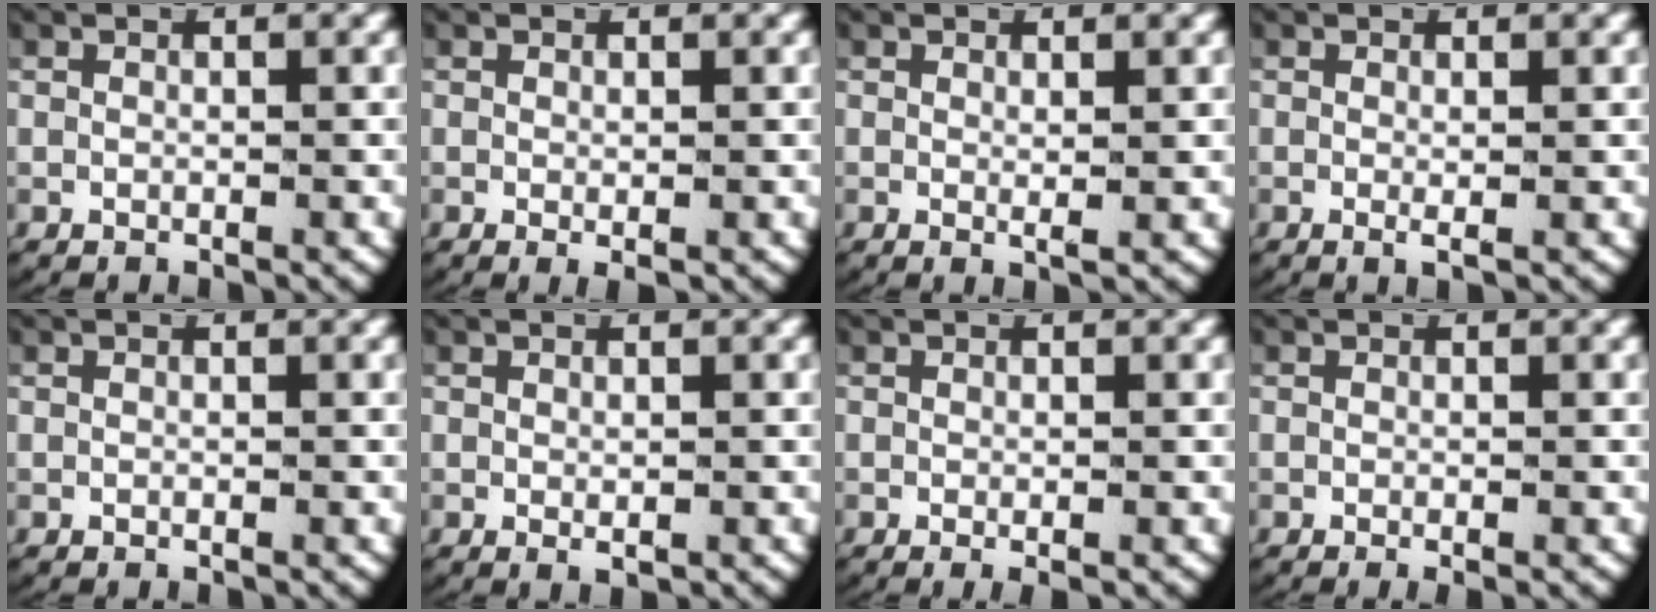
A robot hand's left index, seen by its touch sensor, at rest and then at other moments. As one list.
[{"total": 0.9, "force": [-0.3, 0.2, 0.8], "torque": [-0.016, -0.007, -0.001]}, {"total": 0.8, "force": [0.4, 0.0, 0.7], "torque": [-0.016, -0.011, 0.009]}, {"total": 0.9, "force": [-0.1, 0.1, 0.9], "torque": [-0.023, -0.008, -0.001]}, {"total": 0.0}, {"total": 0.8, "force": [-0.2, 0.4, 0.7], "torque": [-0.016, -0.010, 0.002]}, {"total": 0.9, "force": [-0.5, 0.2, 0.7], "torque": [-0.013, -0.002, -0.008]}, {"total": 0.7, "force": [-0.5, 0.2, 0.5], "torque": [-0.006, 0.003, -0.011]}]